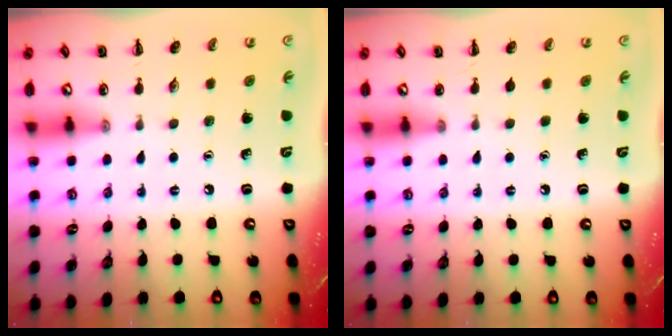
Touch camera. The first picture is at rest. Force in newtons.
{"total": 0.0}